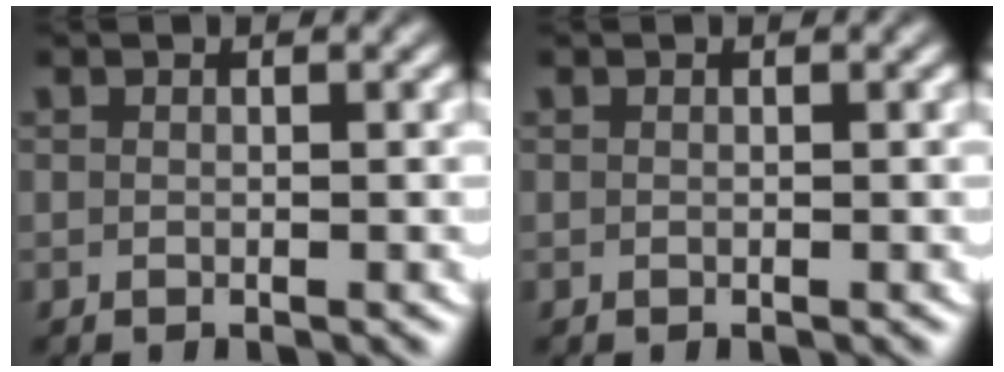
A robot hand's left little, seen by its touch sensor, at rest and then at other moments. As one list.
[{"total": 0.0}]